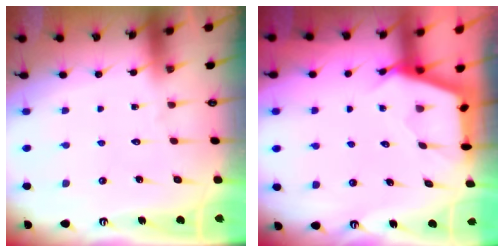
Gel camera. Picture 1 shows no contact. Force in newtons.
{"total": 2.5, "press": 2.5, "slide": 0.4}